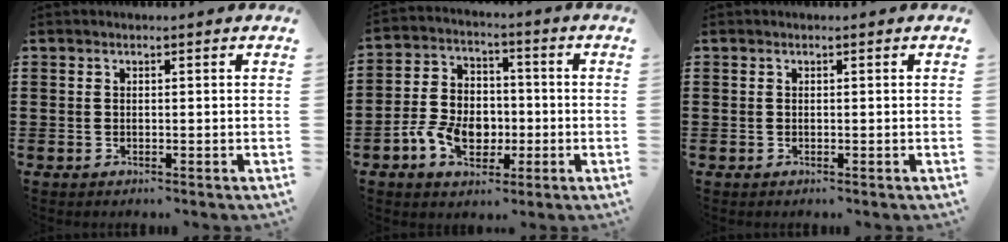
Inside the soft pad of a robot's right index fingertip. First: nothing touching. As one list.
[{"total": 7.9, "force": [-2.4, 5.9, 4.7], "torque": [-0.099, 0.012, -0.044]}, {"total": 0.0}]